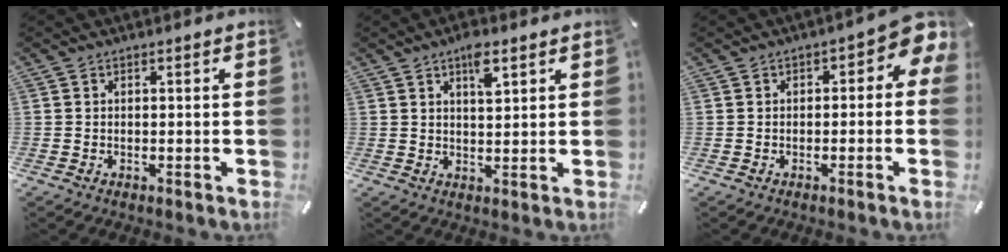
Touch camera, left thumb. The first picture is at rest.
{"total": 5.2, "force": [3.0, 2.1, 3.7], "torque": [-0.055, -0.006, 0.048]}
{"total": 4.8, "force": [0.2, 2.8, 3.8], "torque": [-0.049, 0.001, -0.003]}